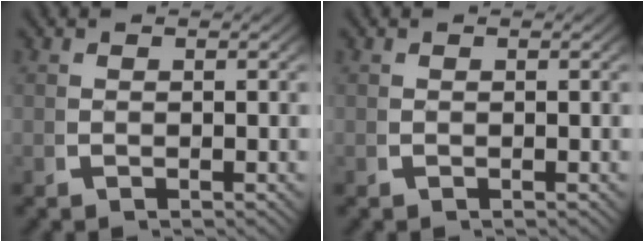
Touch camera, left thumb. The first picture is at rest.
{"total": 0.0}